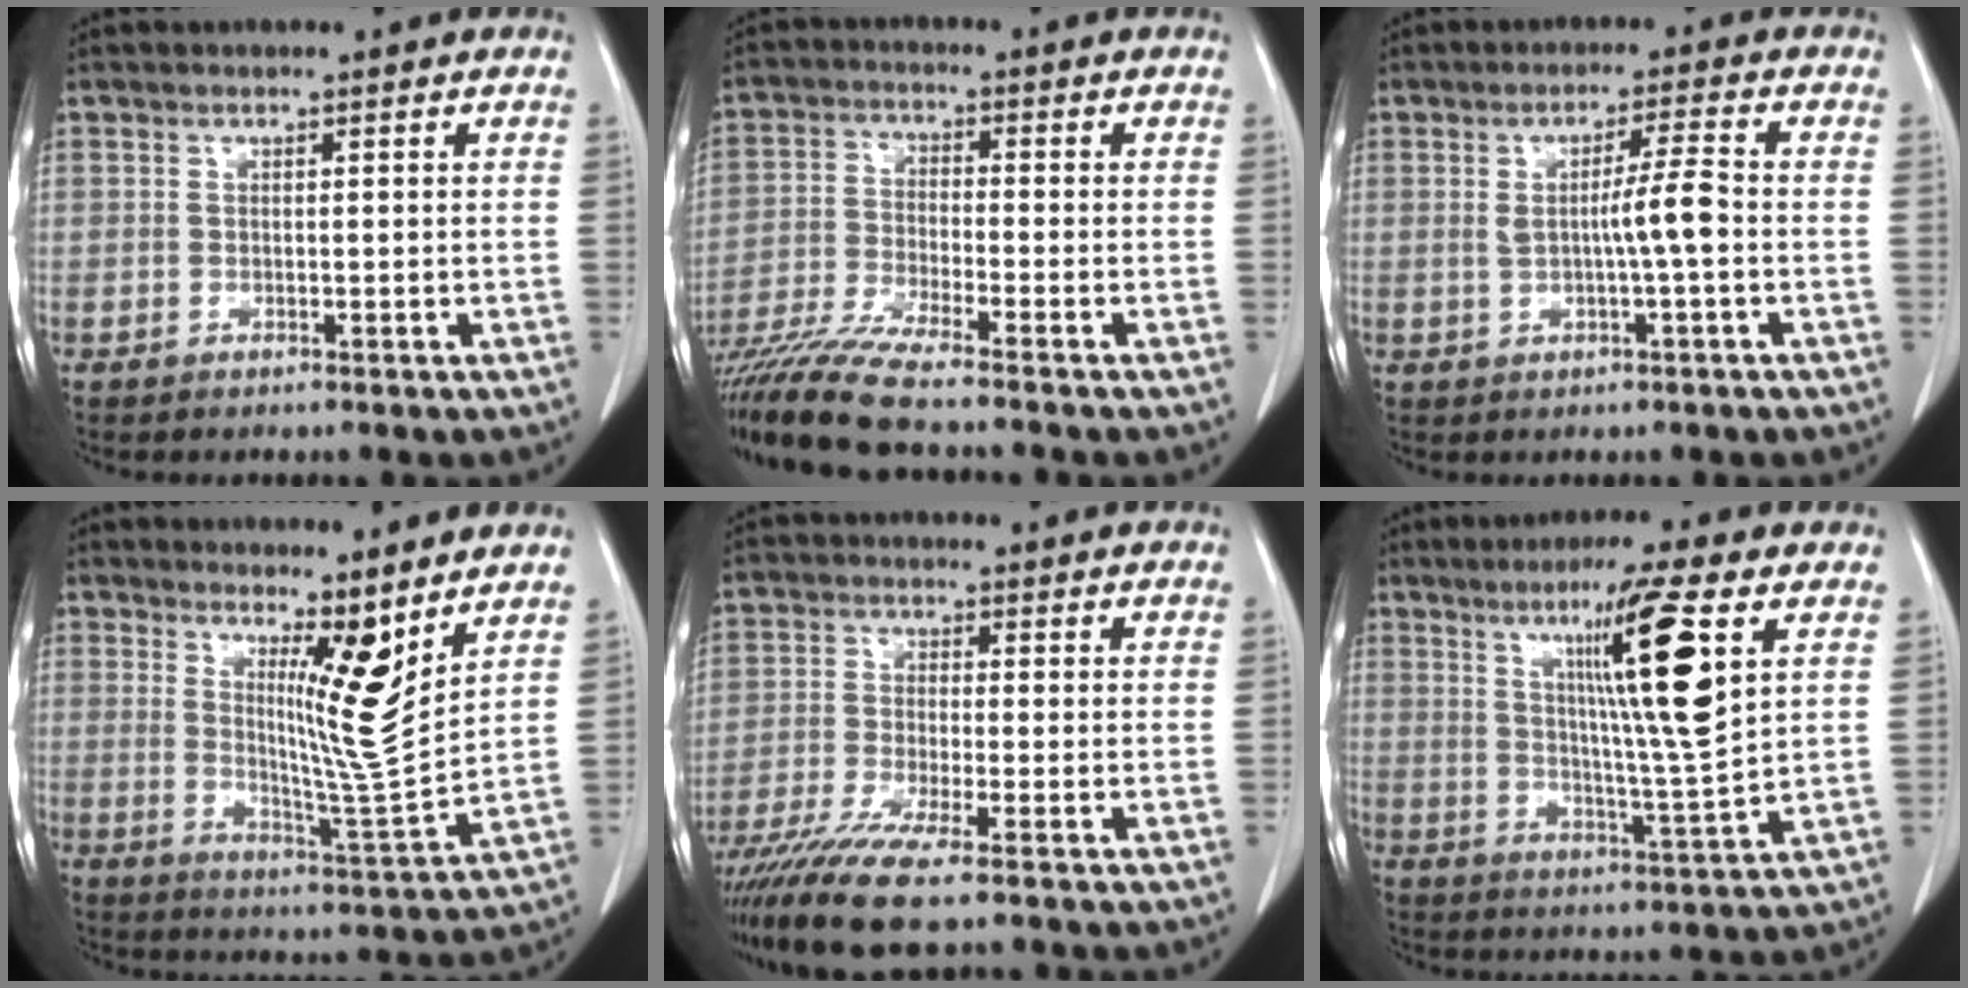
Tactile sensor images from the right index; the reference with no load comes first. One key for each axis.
{"total": 10.5, "fx": -8.9, "fy": -1.1, "fz": 5.4, "tx": -0.099, "ty": -0.029, "tz": -0.161}
{"total": 4.9, "fx": -0.3, "fy": -0.2, "fz": 4.9, "tx": -0.078, "ty": 0.003, "tz": -0.002}
{"total": 8.8, "fx": 5.2, "fy": -0.3, "fz": 7.1, "tx": -0.119, "ty": -0.023, "tz": 0.096}
{"total": 9.9, "fx": -7.6, "fy": -0.5, "fz": 6.4, "tx": -0.110, "ty": -0.028, "tz": -0.130}
{"total": 13.2, "fx": 5.2, "fy": -1.1, "fz": 12.1, "tx": -0.200, "ty": -0.006, "tz": 0.088}